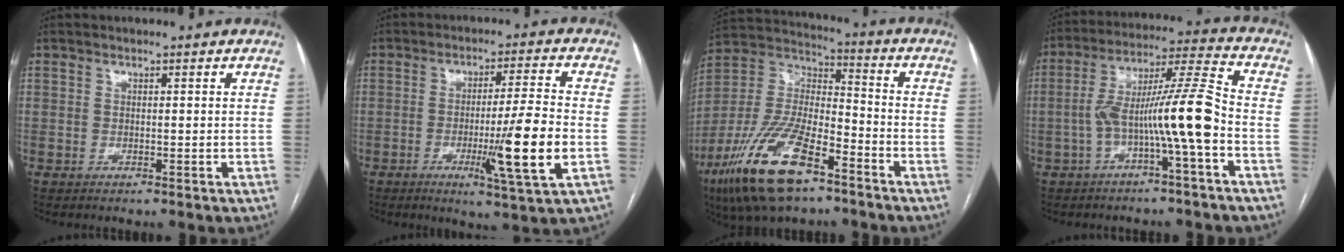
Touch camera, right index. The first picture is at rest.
{"total": 11.9, "force": [-3.0, -0.9, 11.4], "torque": [-0.185, -0.024, -0.053]}
{"total": 20.2, "force": [-12.1, 6.9, 14.6], "torque": [-0.327, -0.016, -0.228]}
{"total": 12.2, "force": [-3.4, -0.3, 11.7], "torque": [-0.210, 0.033, -0.060]}